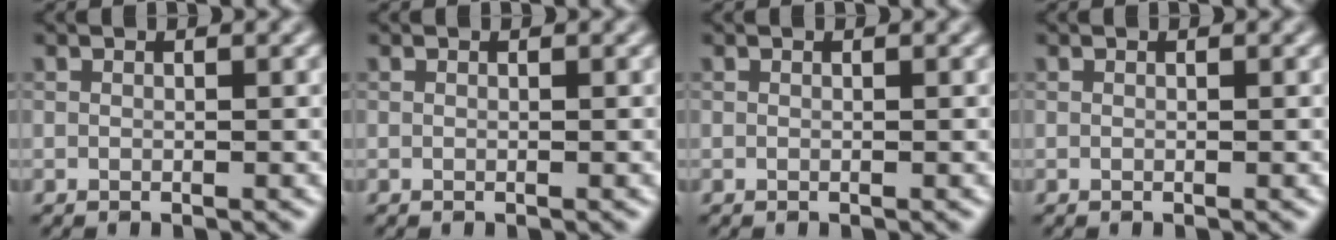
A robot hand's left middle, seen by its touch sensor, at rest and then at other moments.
{"total": 0.0}
{"total": 0.0}
{"total": 0.0}